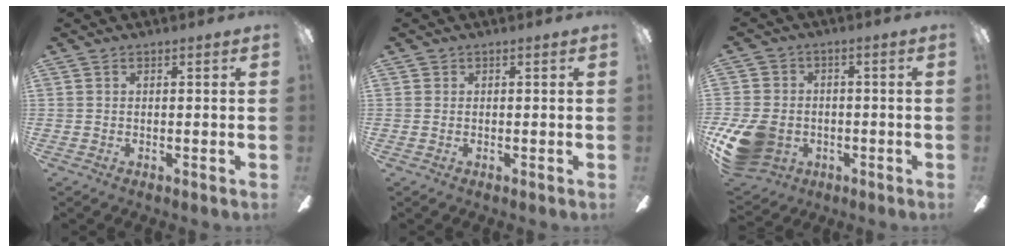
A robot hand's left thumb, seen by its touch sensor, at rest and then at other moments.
{"total": 0.0}
{"total": 13.8, "force": [-4.4, 10.8, 7.4], "torque": [-0.160, 0.024, -0.078]}